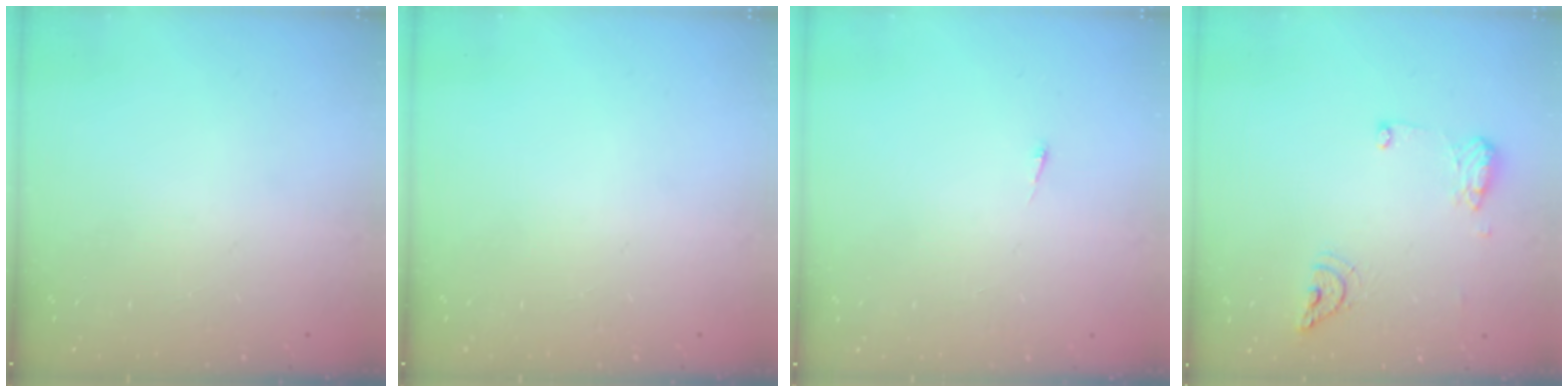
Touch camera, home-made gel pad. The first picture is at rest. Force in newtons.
{"total": 0.0}
{"total": 2.6, "press": 2.5, "slide": 0.3}
{"total": 9.6, "press": 9.5, "slide": 1.4}